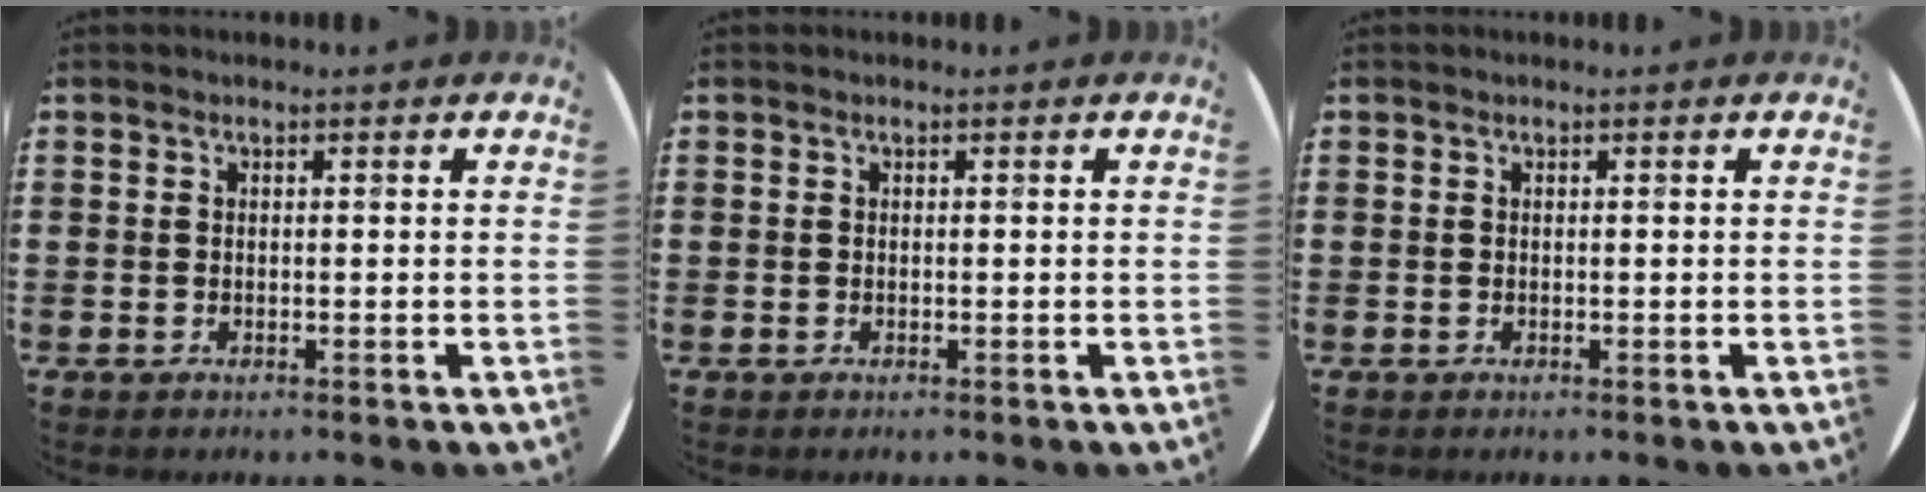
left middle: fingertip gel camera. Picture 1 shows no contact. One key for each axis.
{"total": 0.0}
{"total": 0.0}